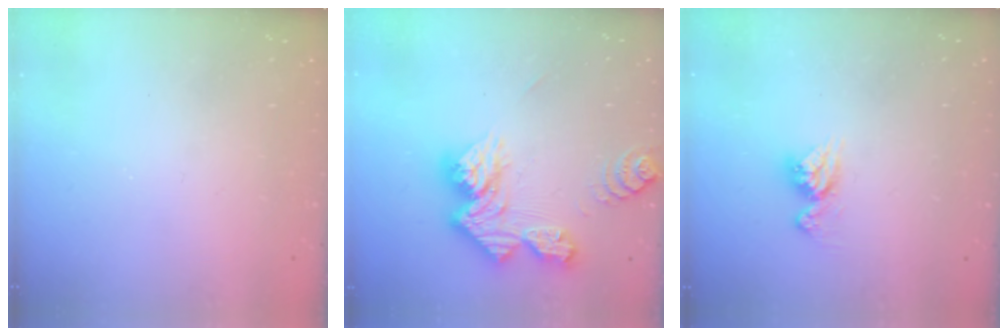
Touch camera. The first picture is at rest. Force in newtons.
{"total": 15.8, "press": 15.7, "slide": 1.3}
{"total": 8.7, "press": 8.7, "slide": 0.8}